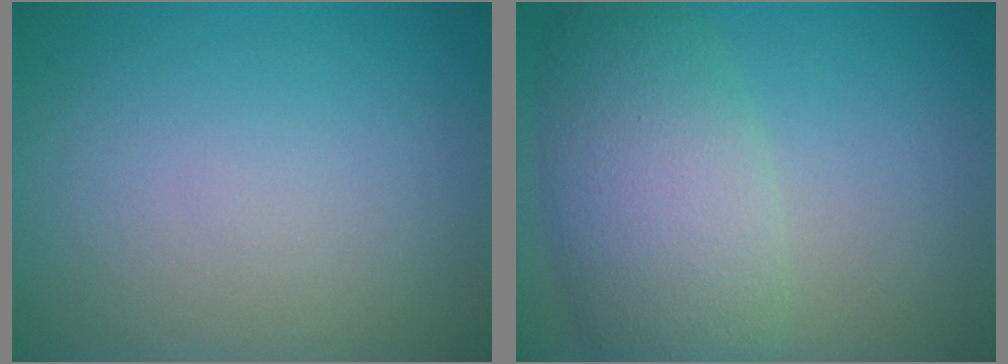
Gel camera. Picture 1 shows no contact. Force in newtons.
{"total": 7.4, "press": 7.4, "slide": 0.4}